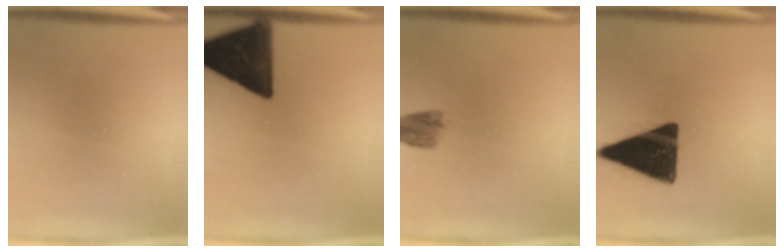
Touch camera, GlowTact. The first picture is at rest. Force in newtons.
{"total": 15.2}
{"total": 2.1}
{"total": 16.3}